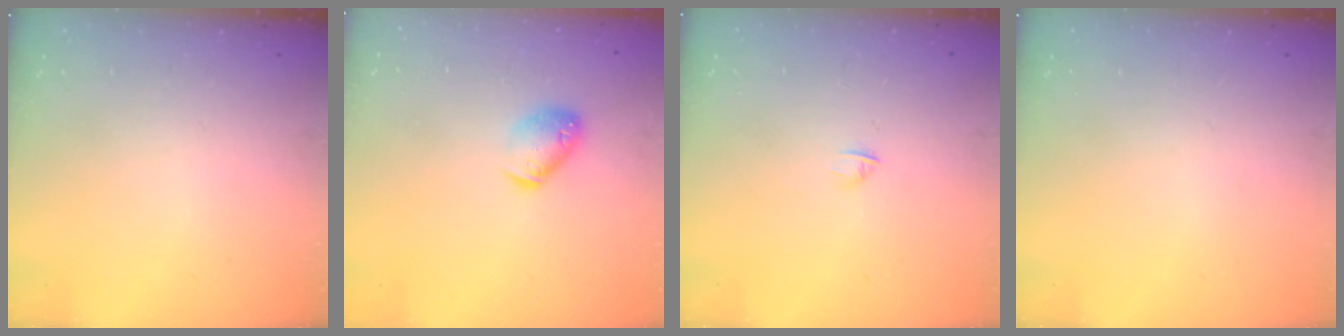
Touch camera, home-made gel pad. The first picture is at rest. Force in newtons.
{"total": 9.6, "press": 9.5, "slide": 1.7}
{"total": 1.9, "press": 1.8, "slide": 0.5}
{"total": 0.0}